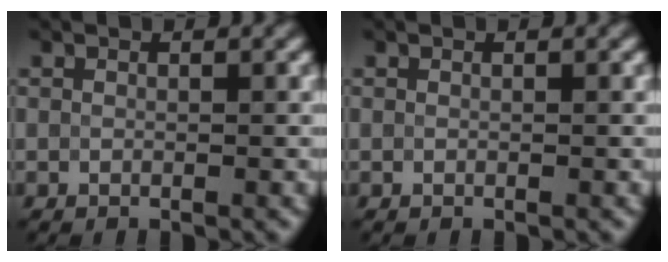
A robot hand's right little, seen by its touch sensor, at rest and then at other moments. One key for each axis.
{"total": 0.0}